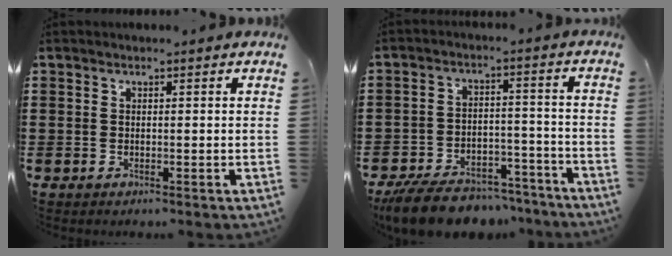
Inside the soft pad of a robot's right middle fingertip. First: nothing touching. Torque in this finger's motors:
{"motor_torque": [1.57, -0.57, 0.82, 0.21]}